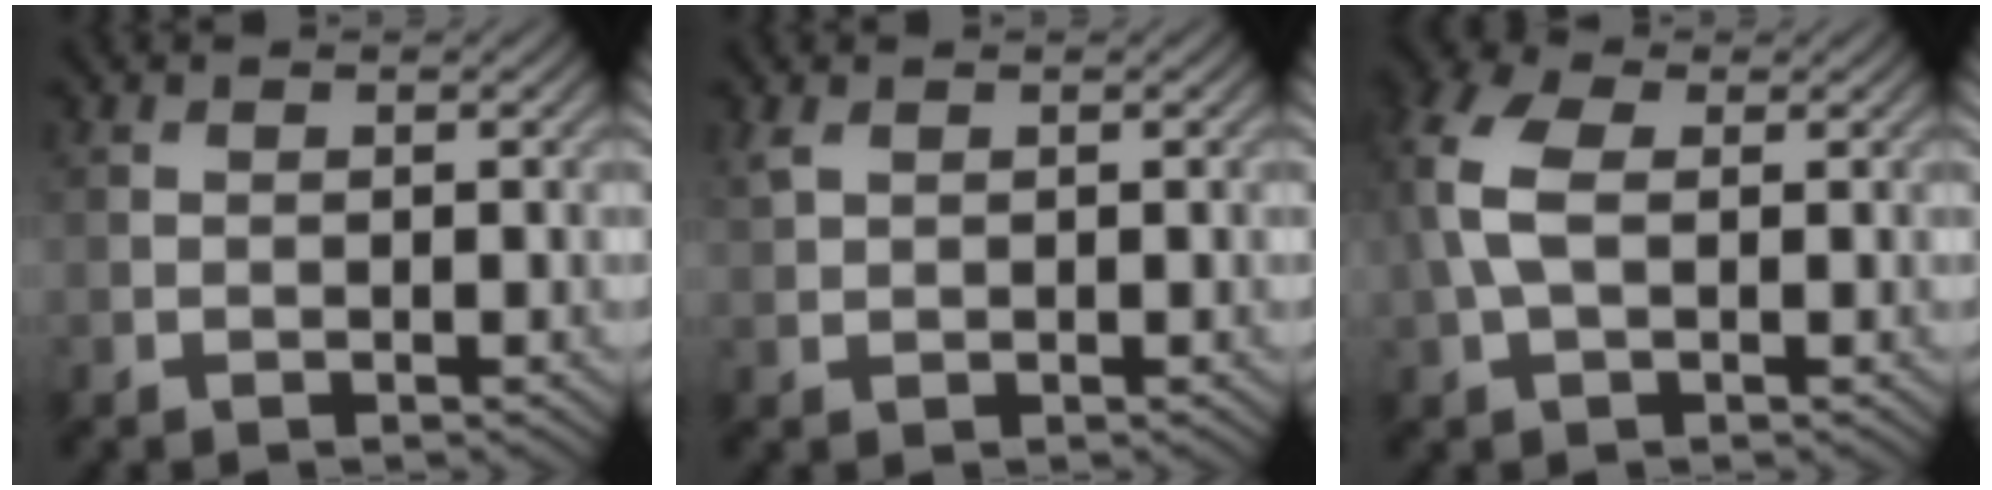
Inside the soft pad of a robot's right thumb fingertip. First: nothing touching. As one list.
[{"total": 1.7, "force": [1.0, 0.9, 1.0], "torque": [-0.033, 0.003, 0.025]}, {"total": 6.6, "force": [0.8, 3.9, 5.3], "torque": [-0.153, 0.016, 0.005]}]